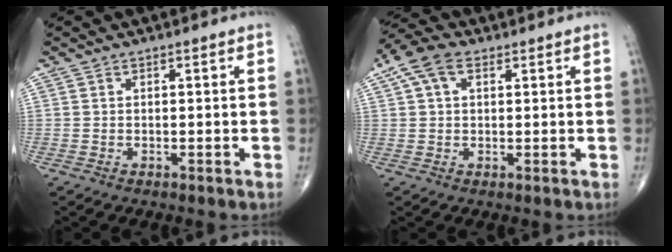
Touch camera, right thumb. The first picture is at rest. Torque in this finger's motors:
{"motor_torque": [0.24, -0.35, 0.78, 0.33, 0.07]}